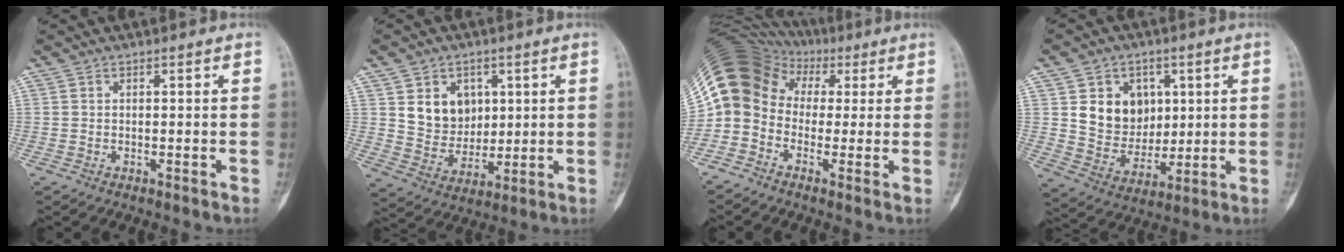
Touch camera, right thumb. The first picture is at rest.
{"total": 9.7, "force": [3.0, 7.8, 4.9], "torque": [-0.045, -0.020, 0.064]}
{"total": 13.7, "force": [1.2, 11.8, 6.9], "torque": [-0.123, 0.065, 0.014]}
{"total": 11.7, "force": [3.3, 9.7, 5.7], "torque": [-0.048, -0.017, 0.070]}